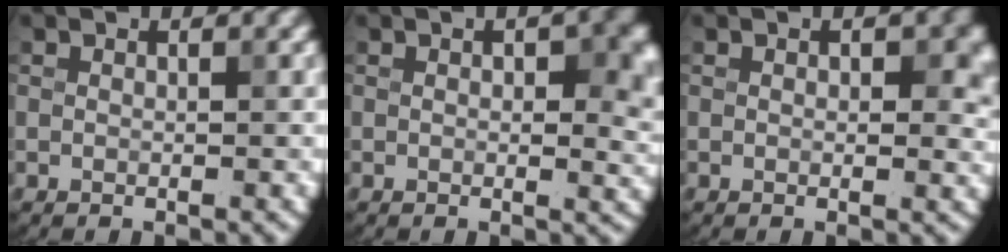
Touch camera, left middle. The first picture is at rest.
{"total": 5.8, "force": [1.3, 3.3, 4.6], "torque": [-0.043, -0.007, 0.021]}
{"total": 3.2, "force": [0.8, 2.0, 2.3], "torque": [-0.025, -0.005, 0.010]}